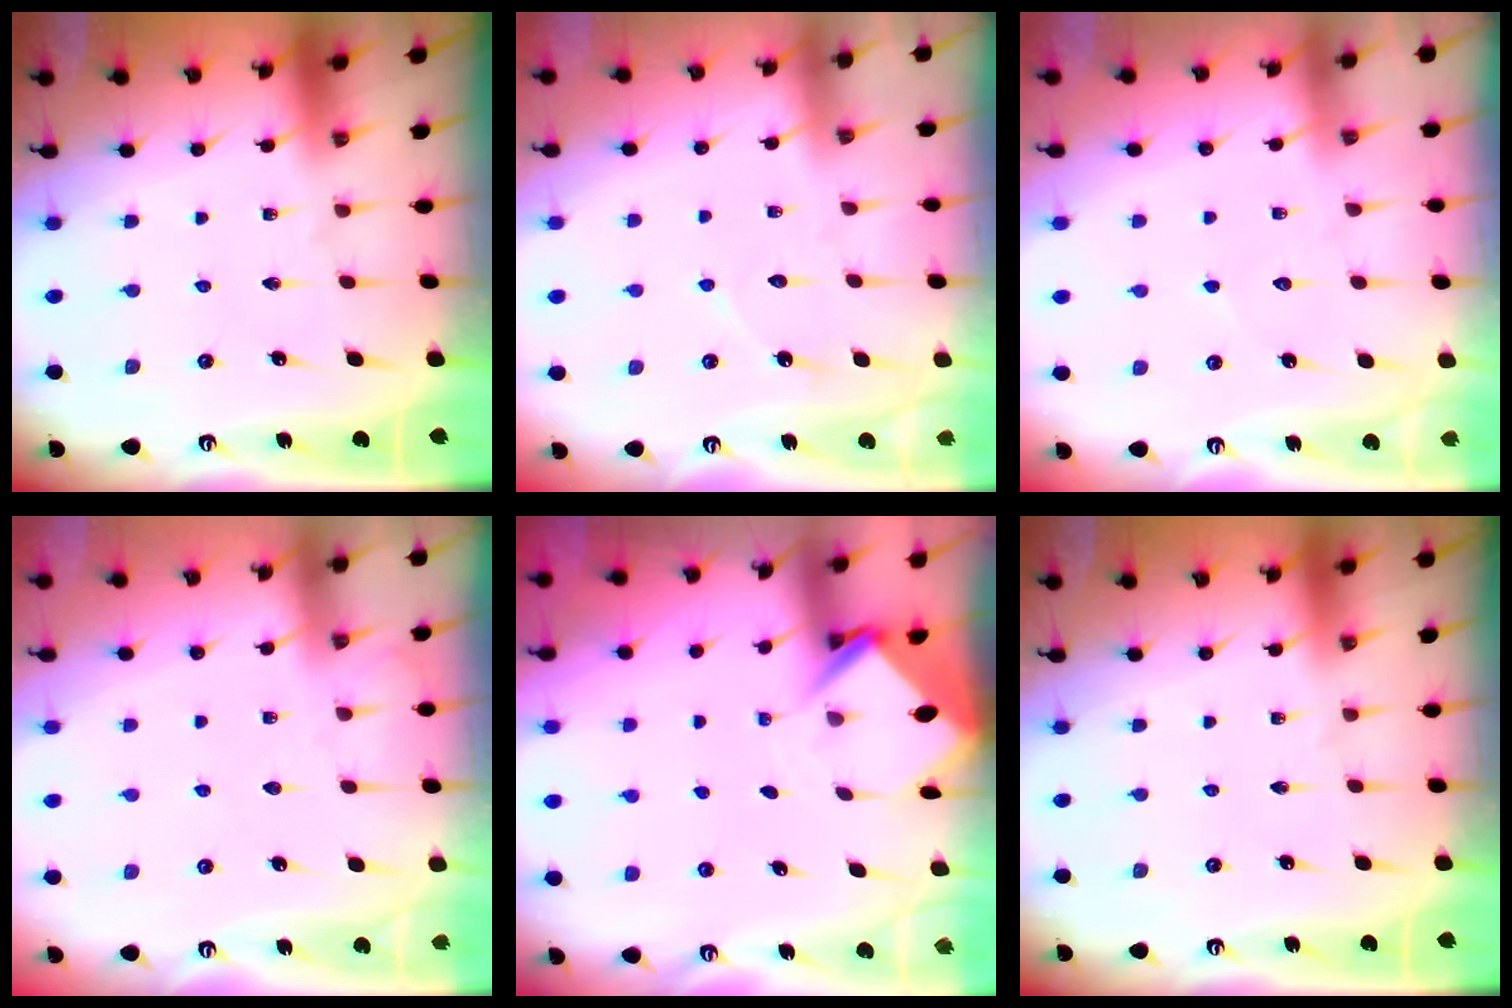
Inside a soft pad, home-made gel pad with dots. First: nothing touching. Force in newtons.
{"total": 4.7, "press": 4.7, "slide": 0.4}
{"total": 5.0, "press": 5.0, "slide": 0.5}
{"total": 3.7, "press": 3.7, "slide": 0.5}
{"total": 3.9, "press": 3.9, "slide": 0.1}
{"total": 0.0}